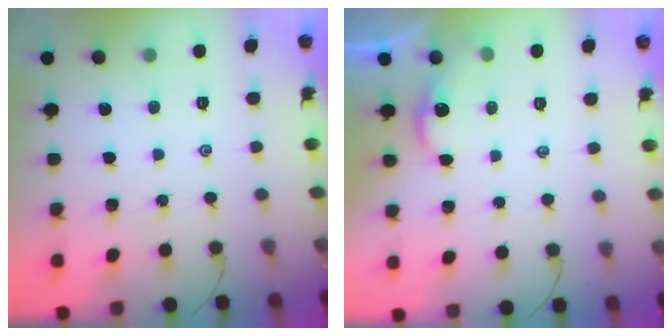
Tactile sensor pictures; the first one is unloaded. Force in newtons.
{"total": 1.6, "press": 1.5, "slide": 0.2}